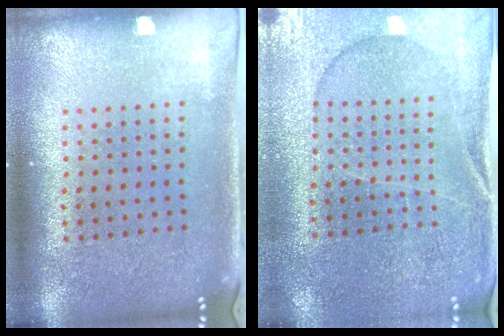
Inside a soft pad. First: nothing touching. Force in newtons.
{"total": 1.1, "press": 1.1, "slide": 0.4}